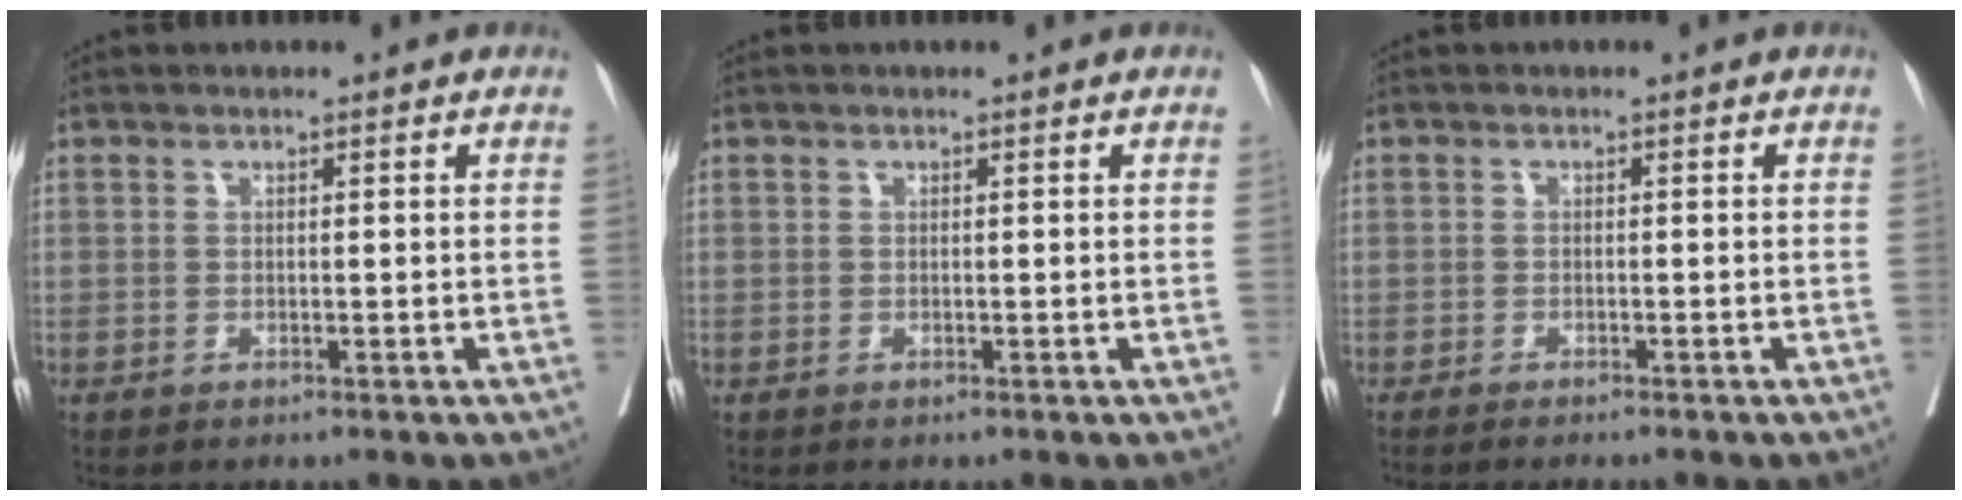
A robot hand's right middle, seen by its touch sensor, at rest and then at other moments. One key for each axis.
{"total": 0.0}
{"total": 4.0, "fx": -3.5, "fy": 0.2, "fz": 2.0, "tx": -0.023, "ty": -0.004, "tz": -0.046}